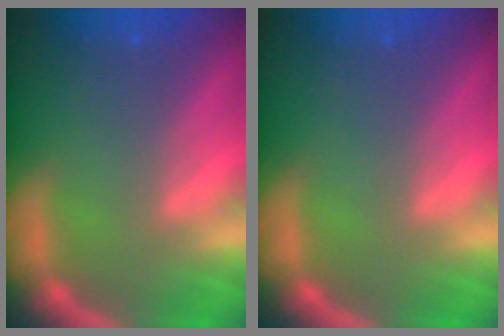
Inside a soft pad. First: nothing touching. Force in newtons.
{"total": 0.0}